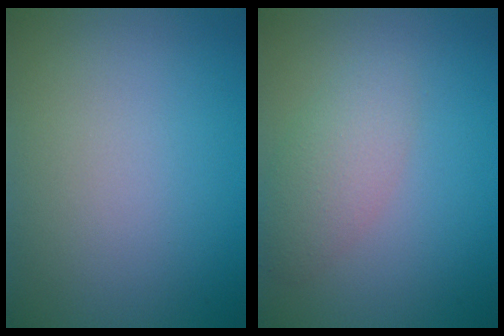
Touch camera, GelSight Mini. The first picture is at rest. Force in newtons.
{"total": 3.0, "press": 3.0, "slide": 0.1}